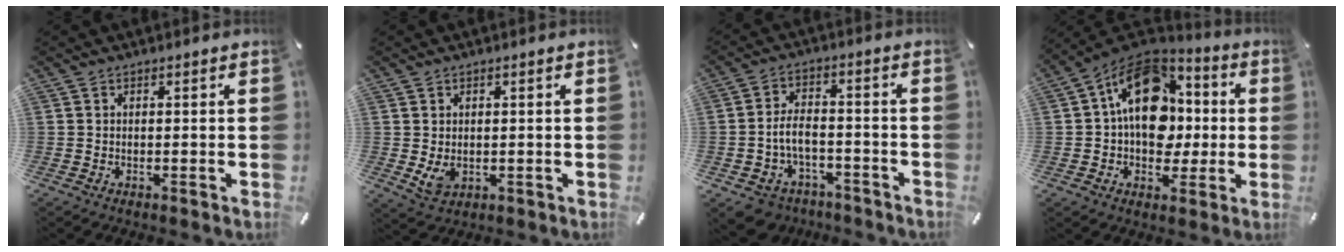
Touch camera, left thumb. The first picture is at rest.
{"total": 3.7, "force": [0.3, 2.9, 2.3], "torque": [-0.038, -0.008, 0.004]}
{"total": 7.6, "force": [-3.1, 5.5, 4.2], "torque": [-0.091, 0.022, -0.056]}
{"total": 19.5, "force": [1.8, 14.1, 13.3], "torque": [-0.206, 0.003, 0.034]}